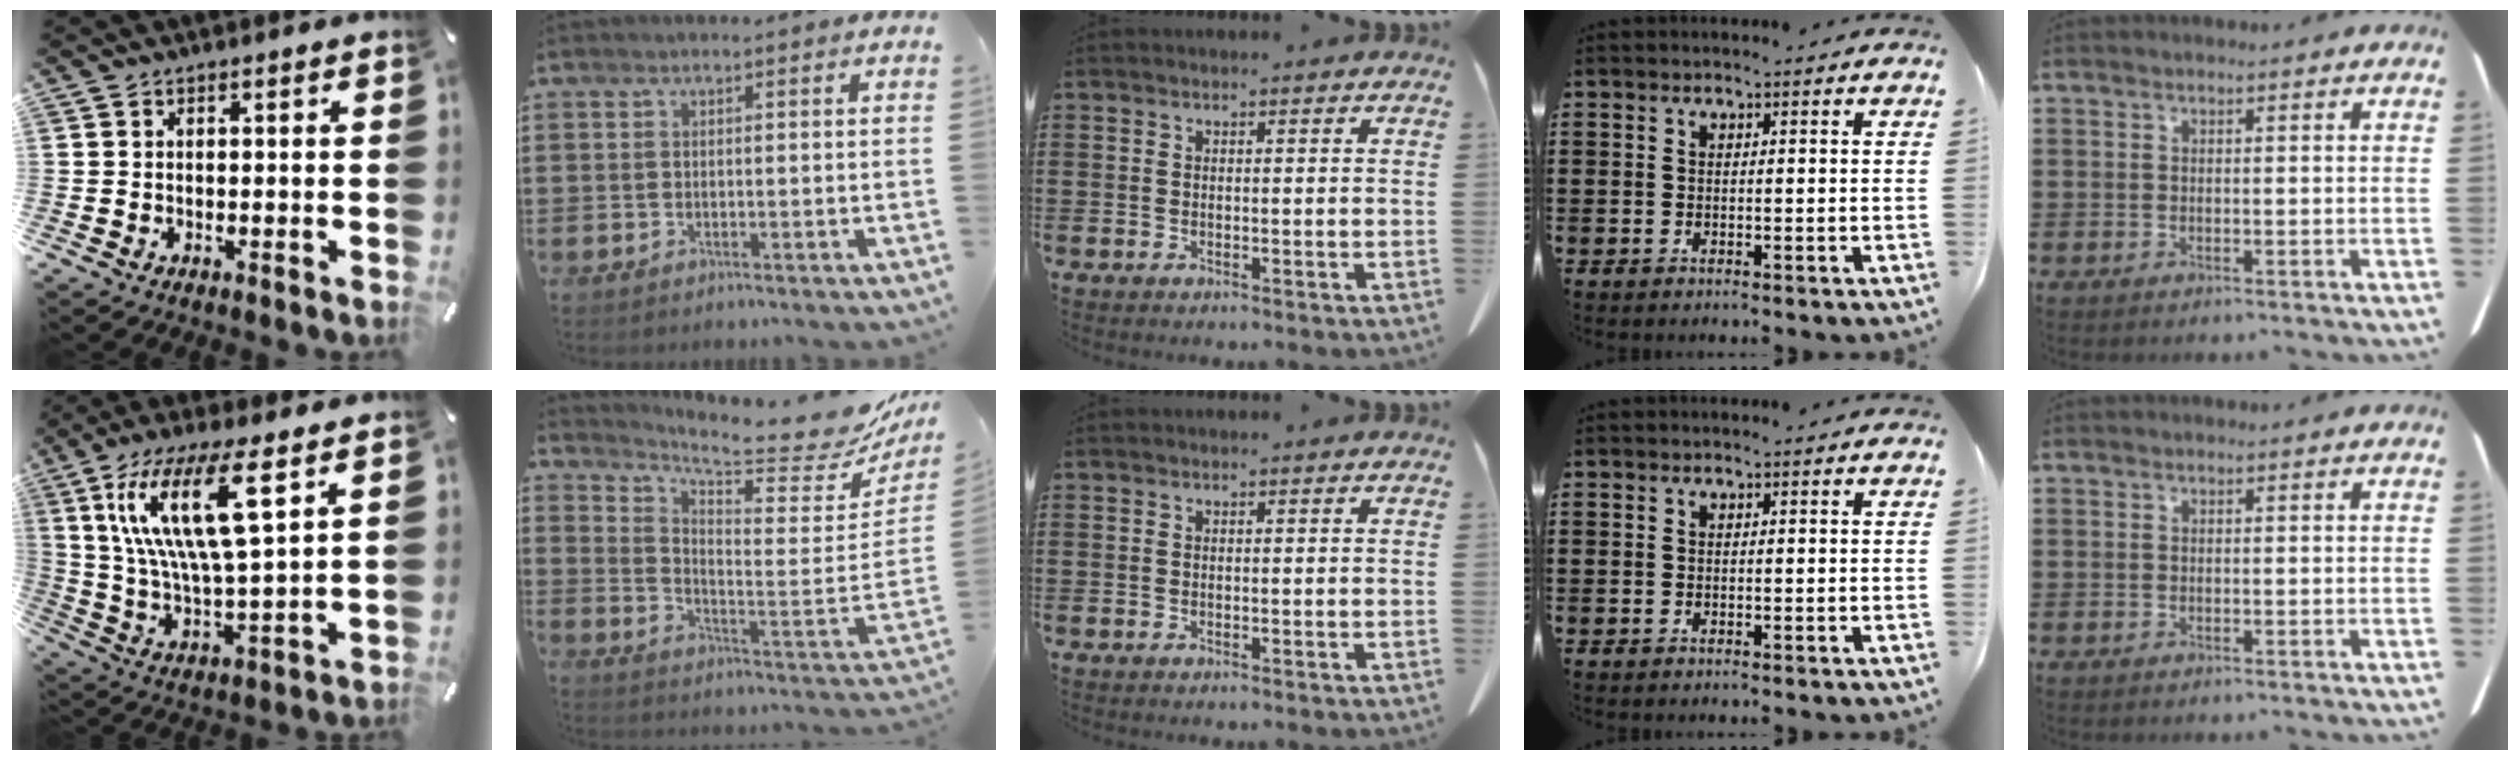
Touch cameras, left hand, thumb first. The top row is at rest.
{"thumb": {"total": 18.6, "force": [9.0, 5.0, 15.5], "torque": [-0.335, -0.019, 0.141]}, "index": {"total": 8.9, "force": [7.9, 0.6, 4.0], "torque": [-0.082, -0.073, 0.126]}}